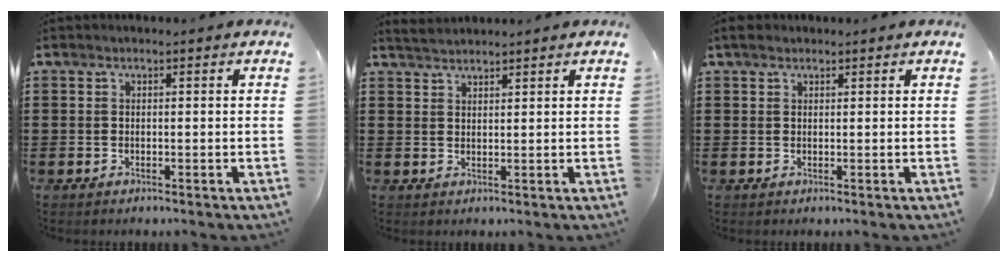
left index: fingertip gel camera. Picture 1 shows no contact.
{"total": 2.0, "force": [2.0, 0.1, 0.2], "torque": [-0.010, 0.003, 0.041]}
{"total": 1.2, "force": [0.9, 0.6, 0.5], "torque": [-0.012, 0.005, 0.016]}